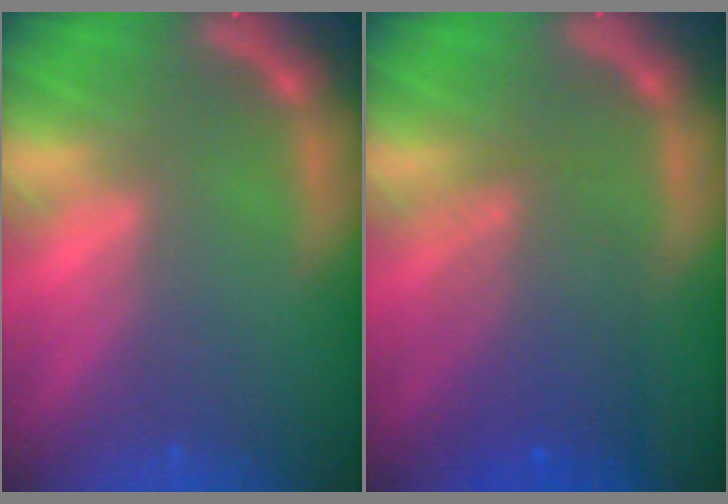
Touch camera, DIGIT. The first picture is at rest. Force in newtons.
{"total": 5.6}